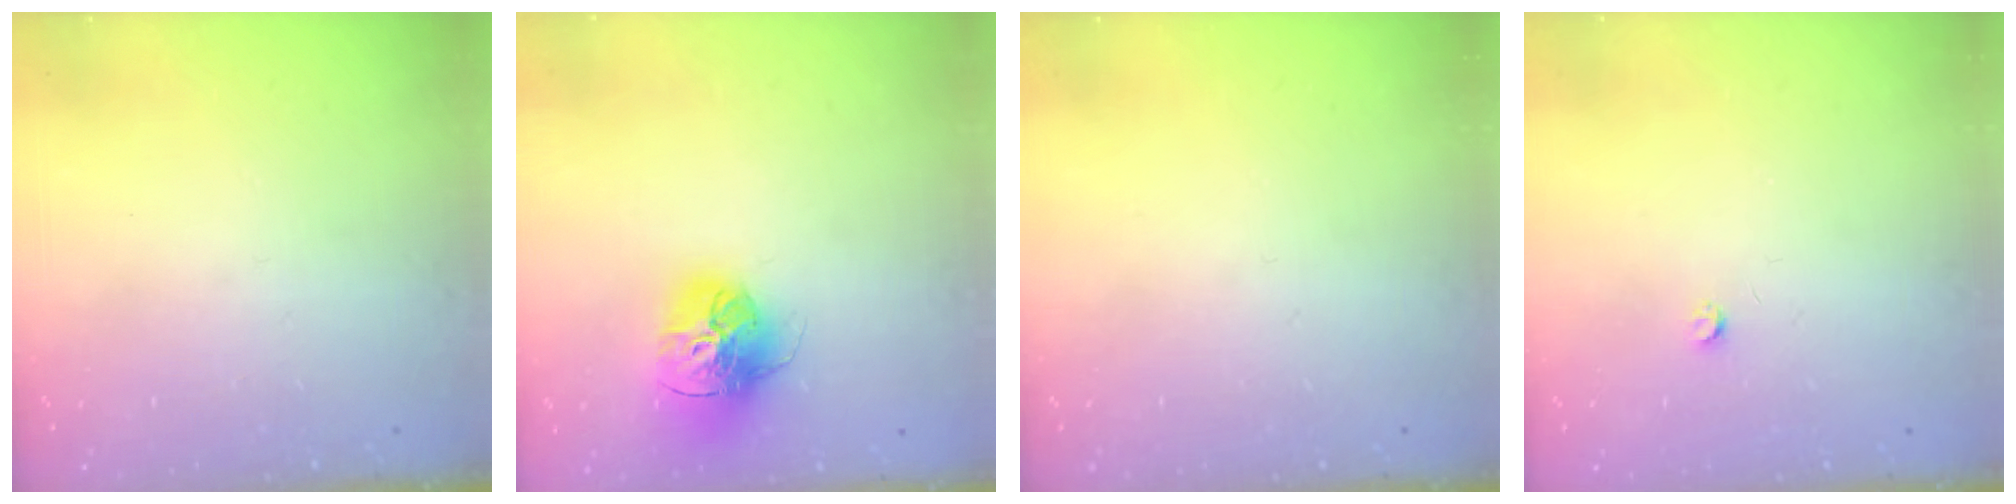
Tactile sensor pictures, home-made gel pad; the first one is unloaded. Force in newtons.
{"total": 16.2, "press": 16.1, "slide": 1.6}
{"total": 0.0}
{"total": 2.5, "press": 2.5, "slide": 0.4}